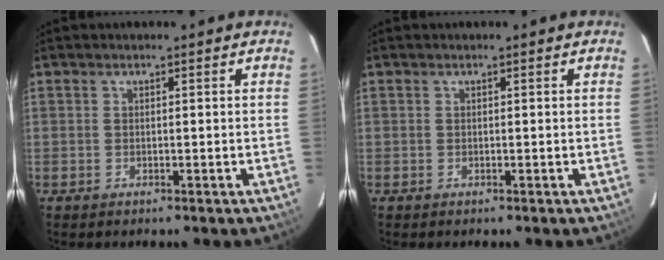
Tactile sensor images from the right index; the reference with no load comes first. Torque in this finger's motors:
{"motor_torque": [0.00, 0.00, 0.09, -0.01]}